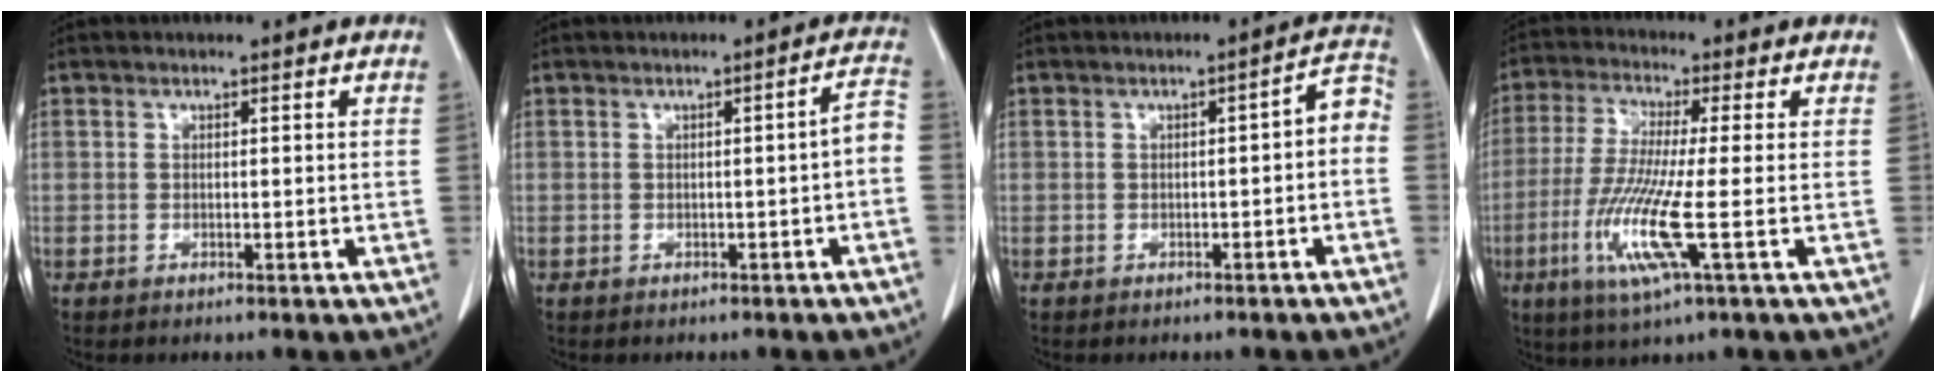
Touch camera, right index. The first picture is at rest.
{"total": 3.1, "force": [-1.2, 0.4, 2.8], "torque": [-0.030, 0.011, -0.016]}
{"total": 4.0, "force": [-1.1, 1.3, 3.6], "torque": [-0.040, 0.025, -0.014]}
{"total": 10.8, "force": [-3.1, -0.2, 10.3], "torque": [-0.223, -0.024, -0.068]}